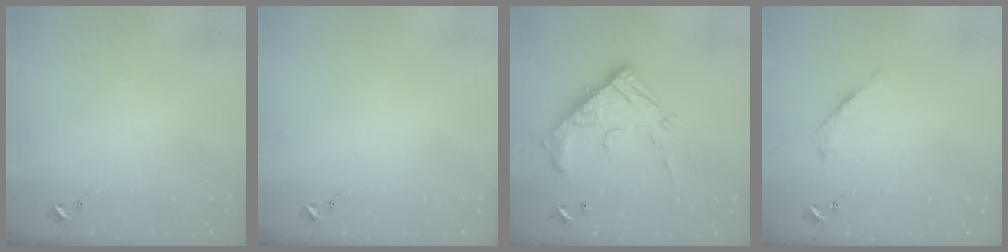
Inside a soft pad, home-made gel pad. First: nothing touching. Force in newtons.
{"total": 0.0}
{"total": 20.8, "press": 20.8, "slide": 0.6}
{"total": 5.3, "press": 5.3, "slide": 0.5}